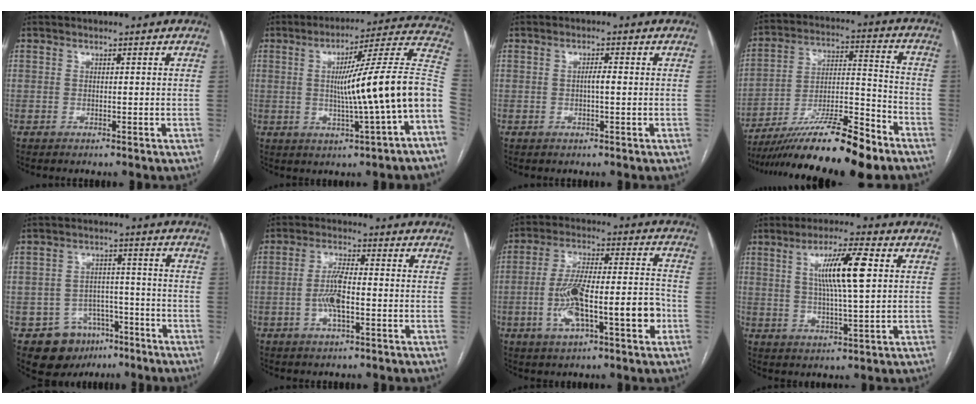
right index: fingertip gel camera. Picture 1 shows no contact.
{"total": 16.8, "force": [-2.4, -0.8, 16.6], "torque": [-0.221, 0.023, -0.039]}
{"total": 1.6, "force": [-0.1, 0.2, 1.6], "torque": [-0.026, 0.004, -0.002]}
{"total": 18.8, "force": [-14.6, 1.6, 11.8], "torque": [-0.191, -0.009, -0.254]}
{"total": 9.1, "force": [-5.3, 7.1, 2.2], "torque": [-0.027, 0.023, -0.071]}
{"total": 5.8, "force": [-1.3, 1.3, 5.5], "torque": [-0.115, 0.003, -0.025]}
{"total": 14.5, "force": [-4.1, 3.7, 13.5], "torque": [-0.240, 0.024, -0.065]}
{"total": 10.0, "force": [2.5, 0.7, 9.6], "torque": [-0.172, 0.006, 0.044]}